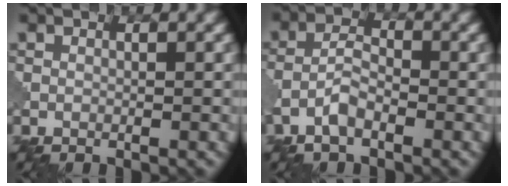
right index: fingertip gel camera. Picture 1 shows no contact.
{"total": 2.8, "force": [-1.6, 1.1, 2.0], "torque": [-0.045, 0.007, -0.041]}